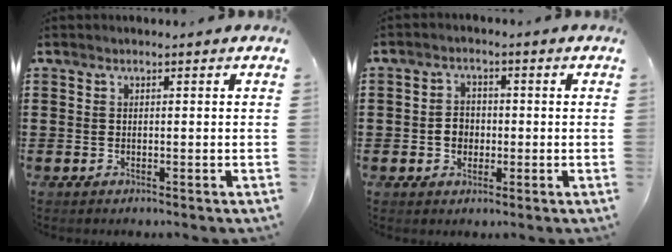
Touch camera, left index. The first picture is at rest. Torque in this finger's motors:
{"motor_torque": [0.78, 0.74, 0.40, 0.03]}